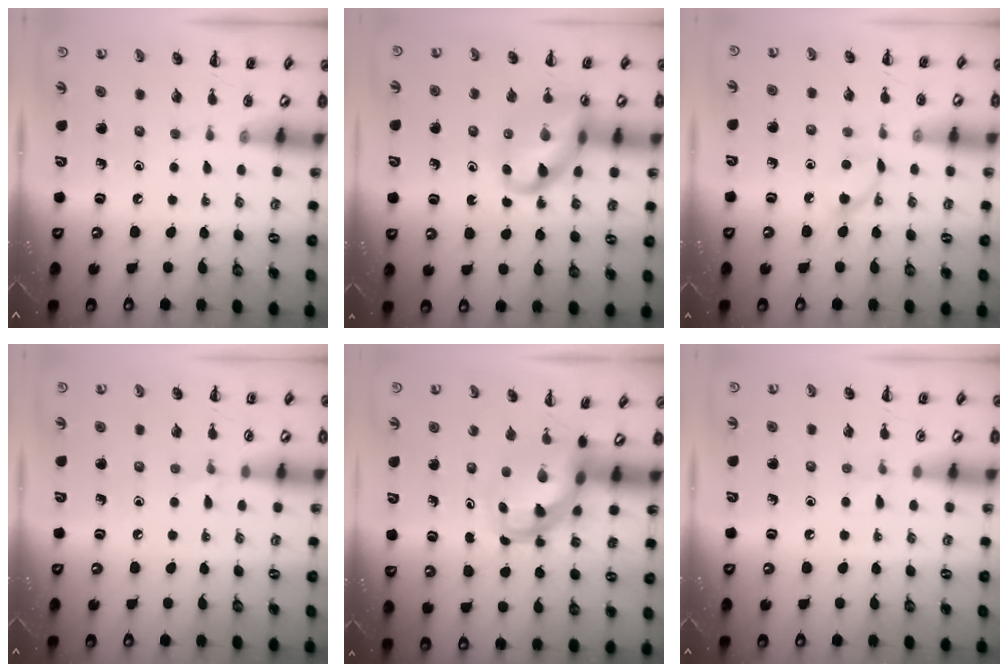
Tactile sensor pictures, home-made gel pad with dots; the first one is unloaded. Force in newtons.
{"total": 15.3, "press": 15.0, "slide": 3.1}
{"total": 3.4, "press": 3.3, "slide": 1.0}
{"total": 4.4, "press": 4.1, "slide": 1.6}
{"total": 5.0, "press": 4.8, "slide": 1.1}
{"total": 4.5, "press": 4.2, "slide": 1.5}